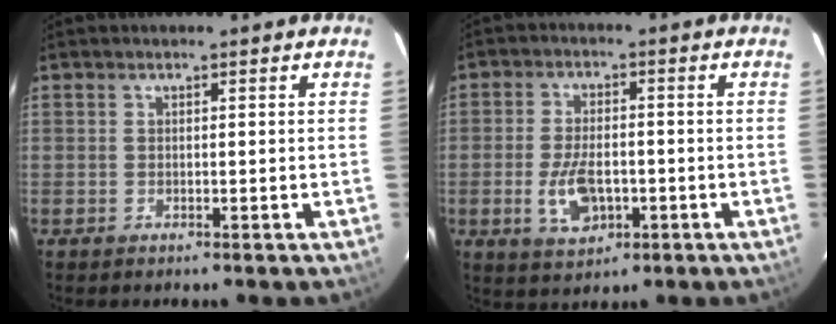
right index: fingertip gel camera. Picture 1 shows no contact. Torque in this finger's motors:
{"motor_torque": [0.25, 0.12, 0.11, 0.05]}